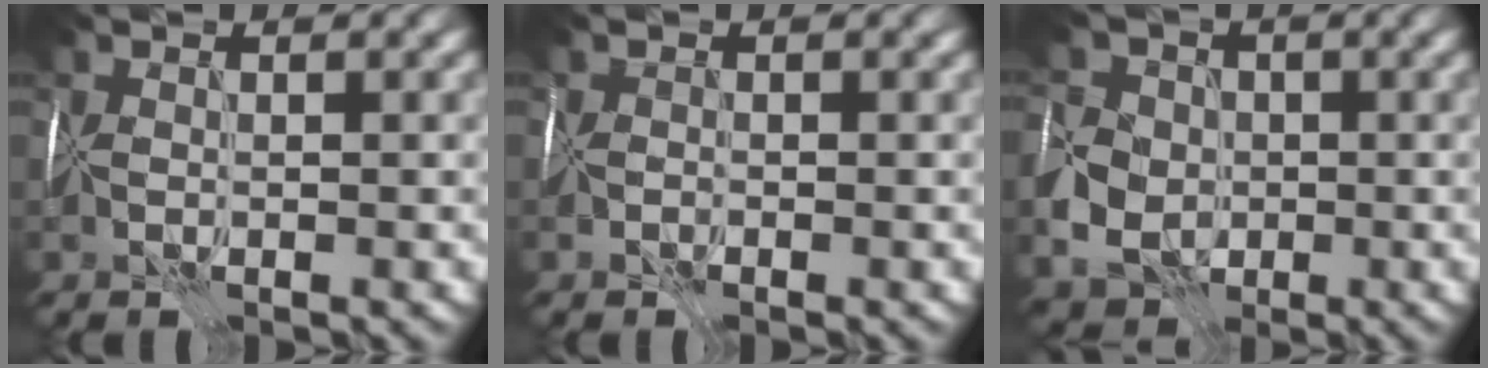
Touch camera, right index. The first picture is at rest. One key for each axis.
{"total": 0.9, "fx": -0.7, "fy": 0.4, "fz": 0.3, "tx": -0.005, "ty": -0.001, "tz": -0.018}
{"total": 5.4, "fx": -1.0, "fy": 4.7, "fz": 2.6, "tx": -0.061, "ty": 0.003, "tz": -0.029}